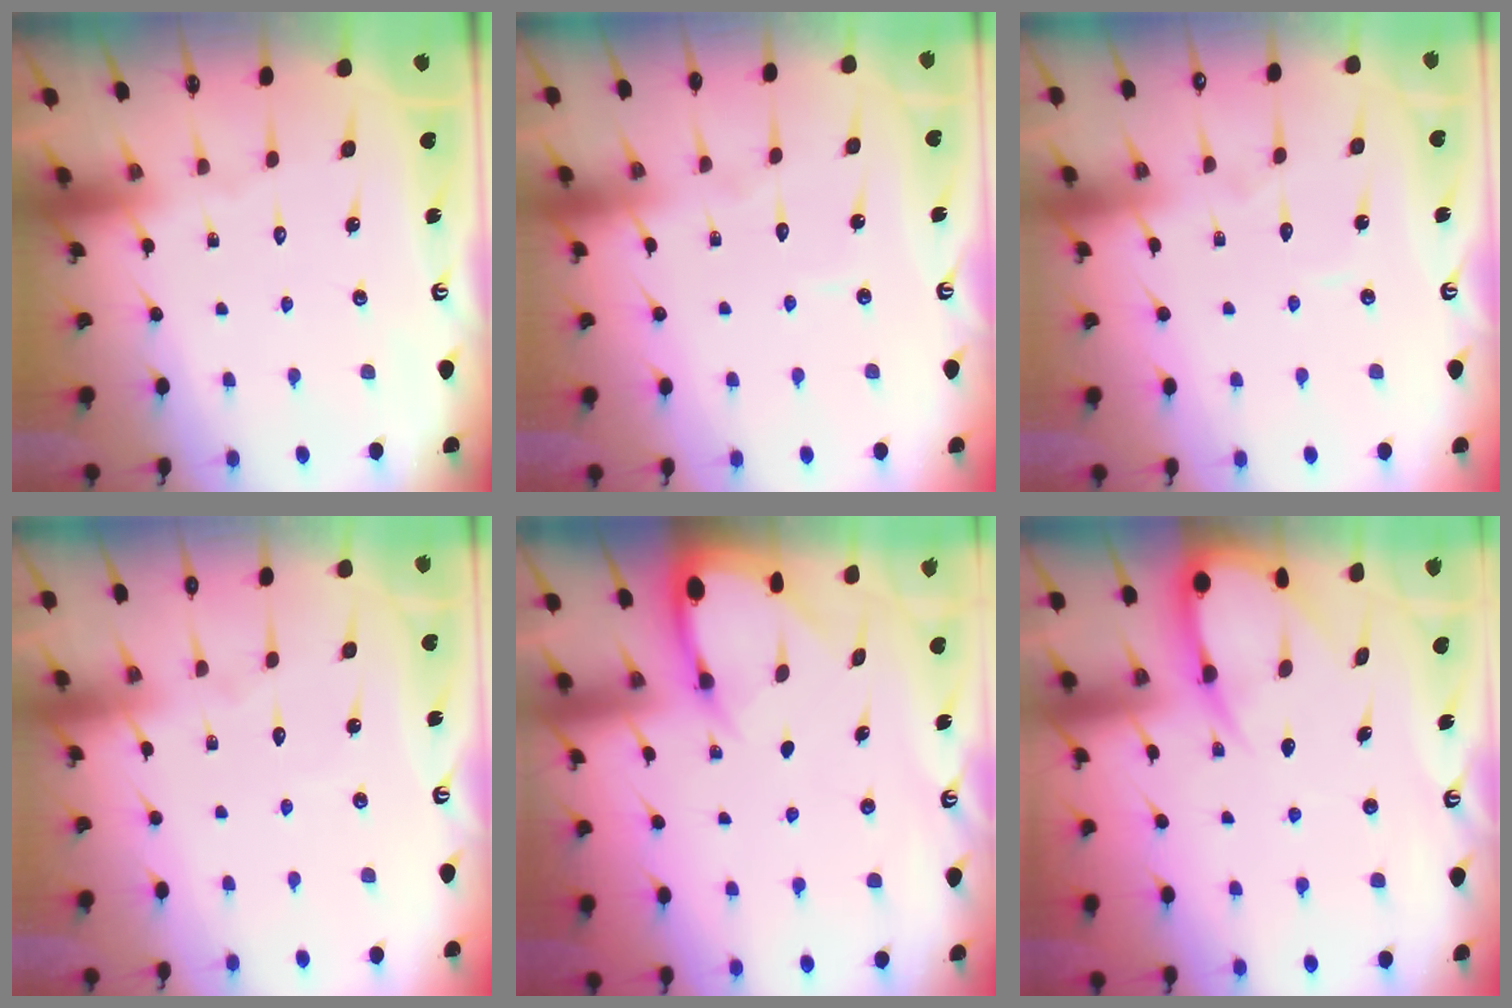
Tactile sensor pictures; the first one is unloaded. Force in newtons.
{"total": 3.4, "press": 3.4, "slide": 0.4}
{"total": 4.3, "press": 4.3, "slide": 0.4}
{"total": 3.3, "press": 3.3, "slide": 0.4}
{"total": 3.1, "press": 3.1, "slide": 0.3}
{"total": 8.1, "press": 8.0, "slide": 0.9}